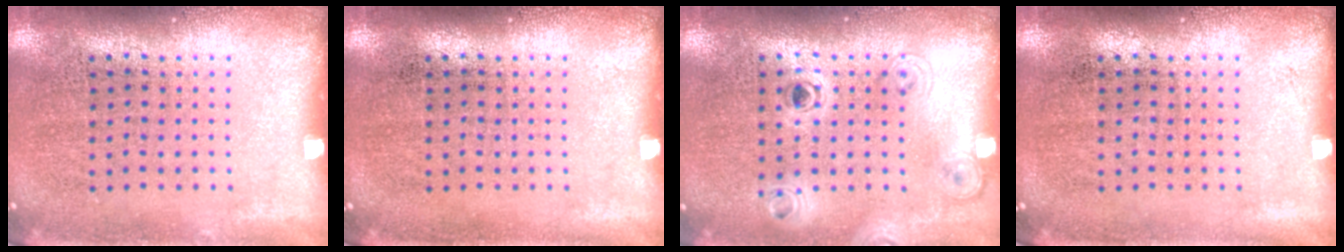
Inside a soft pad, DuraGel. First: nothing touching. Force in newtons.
{"total": 0.0}
{"total": 1.2, "press": 1.2, "slide": 0.5}
{"total": 0.0}